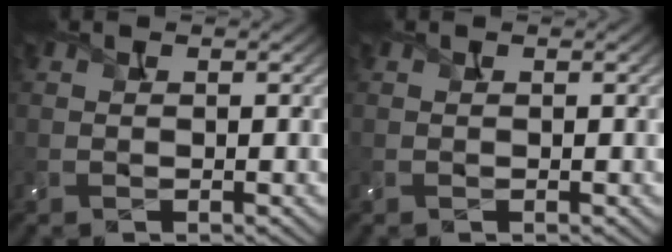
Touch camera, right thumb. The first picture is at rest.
{"total": 0.0}